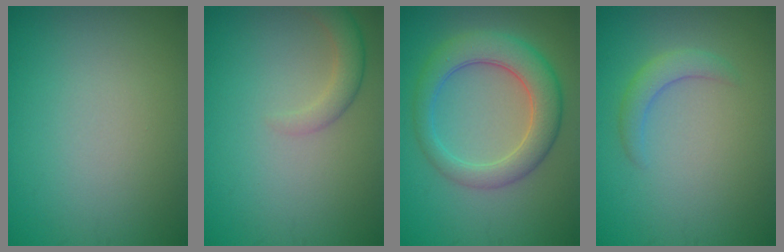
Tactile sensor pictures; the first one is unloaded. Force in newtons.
{"total": 2.4, "press": 2.4, "slide": 0.2}
{"total": 6.3, "press": 6.3, "slide": 0.2}
{"total": 2.1, "press": 2.1, "slide": 0.2}